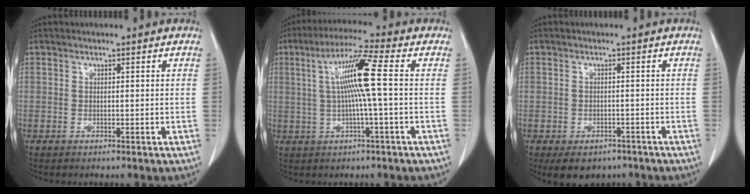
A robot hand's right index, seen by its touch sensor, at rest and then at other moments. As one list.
[{"total": 9.2, "force": [0.9, -0.8, 9.2], "torque": [-0.173, 0.014, 0.016]}, {"total": 6.3, "force": [-4.5, 3.9, 2.1], "torque": [-0.021, 0.002, -0.057]}]